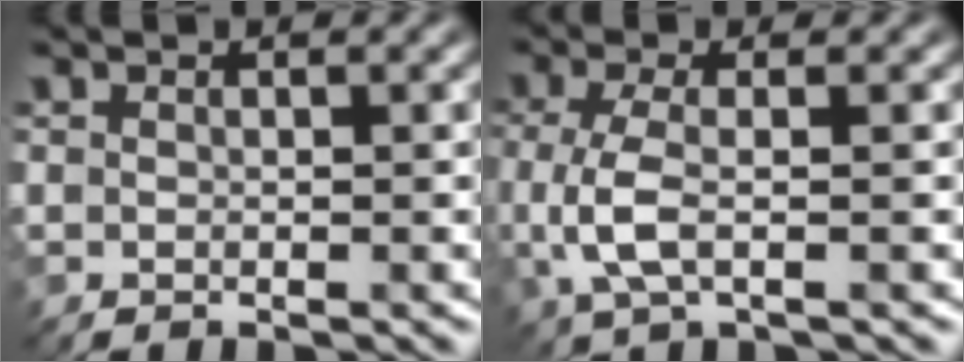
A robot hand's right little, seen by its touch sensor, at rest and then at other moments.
{"total": 4.0, "force": [-0.6, 1.6, 3.7], "torque": [-0.095, -0.004, -0.014]}